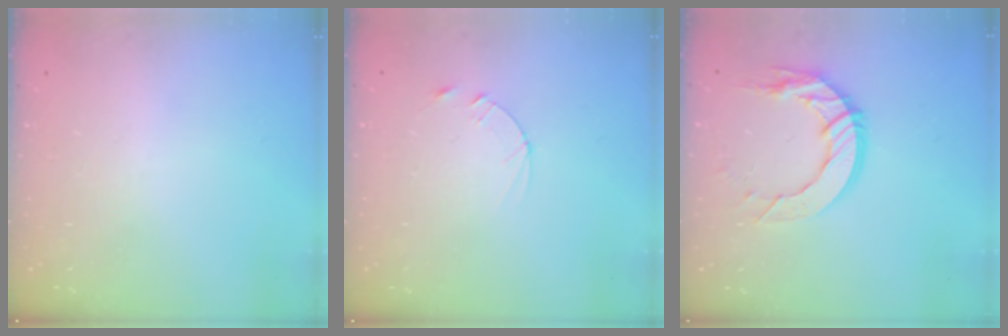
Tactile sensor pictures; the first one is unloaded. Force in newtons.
{"total": 2.4, "press": 2.3, "slide": 0.2}
{"total": 12.1, "press": 12.1, "slide": 0.8}